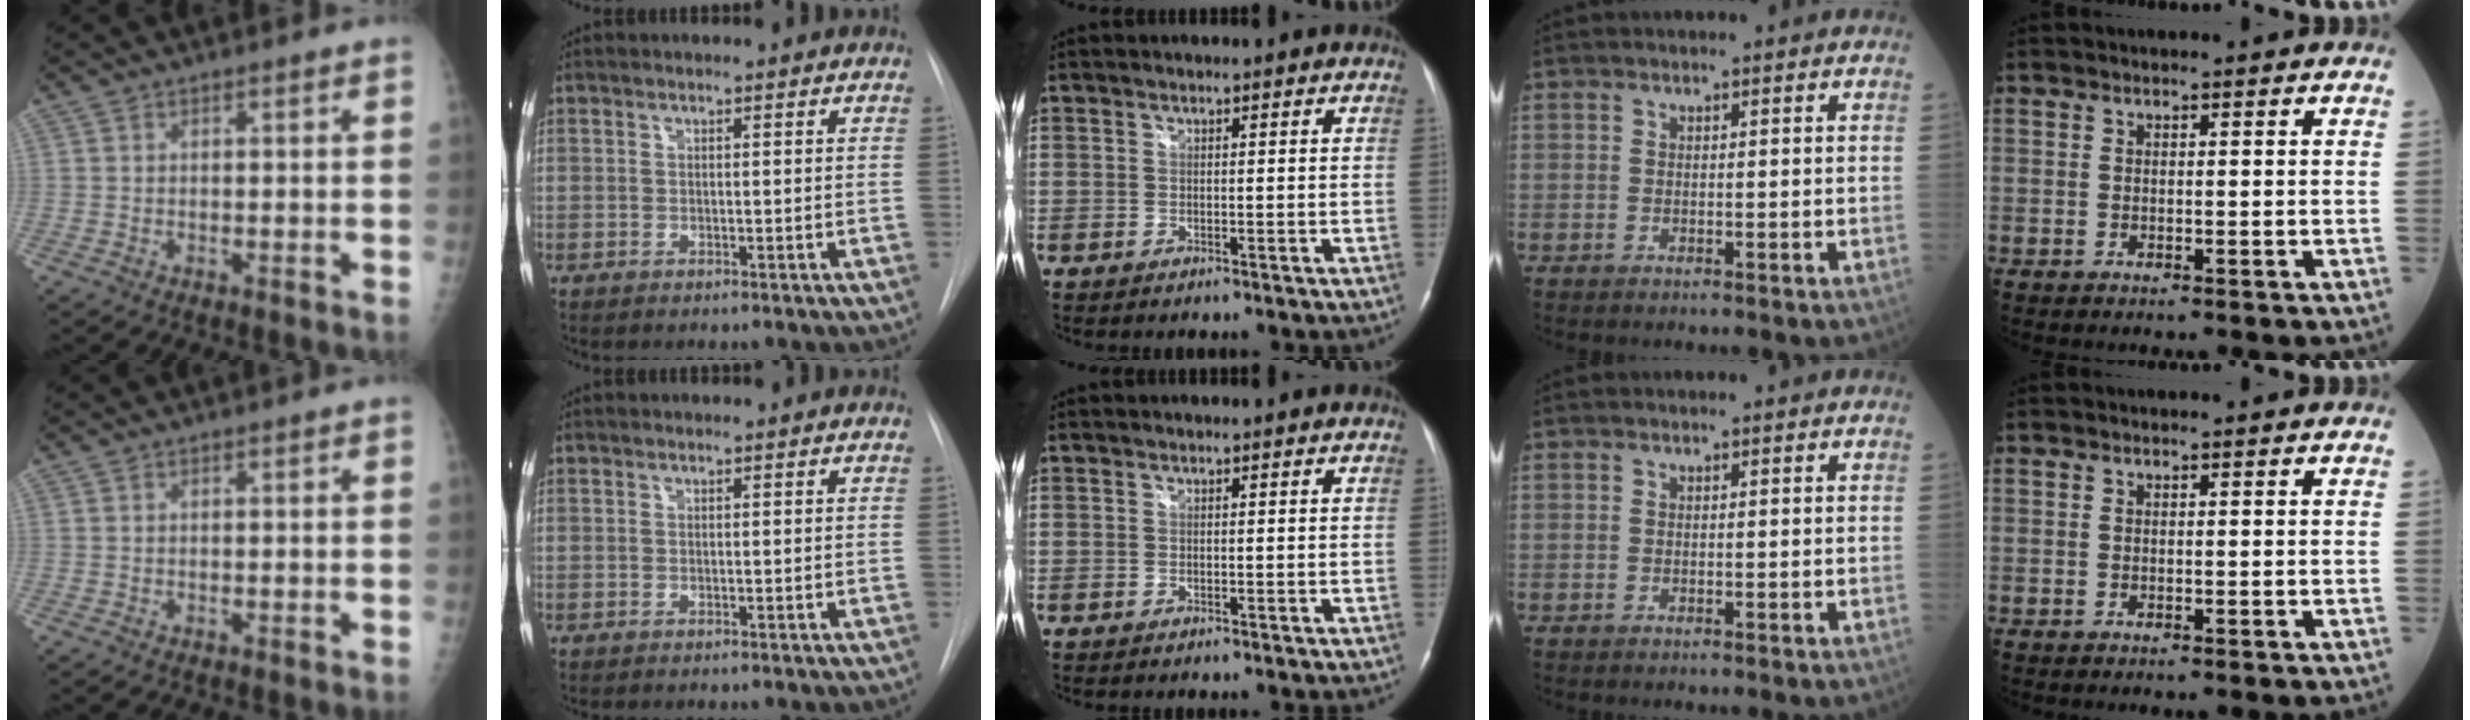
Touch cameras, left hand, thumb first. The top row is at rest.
{}